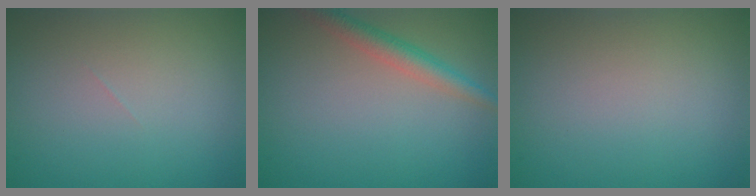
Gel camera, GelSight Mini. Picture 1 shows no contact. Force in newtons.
{"total": 2.9, "press": 2.9, "slide": 0.1}
{"total": 0.0}